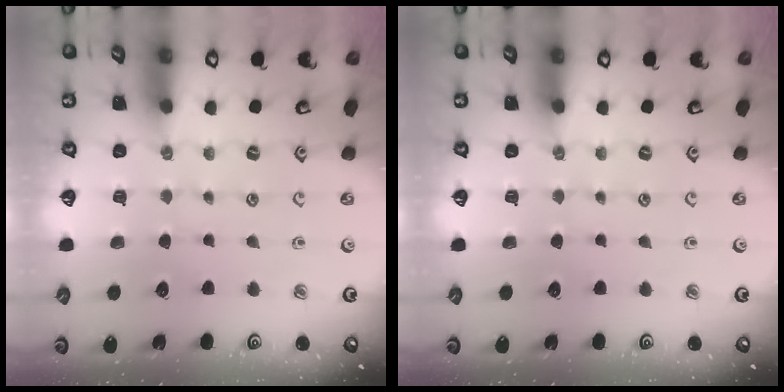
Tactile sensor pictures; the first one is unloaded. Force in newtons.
{"total": 0.0}